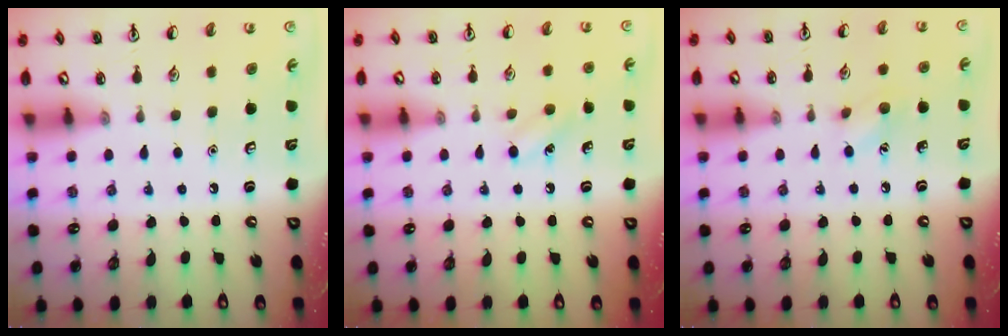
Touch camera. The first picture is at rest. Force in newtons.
{"total": 6.4, "press": 6.1, "slide": 1.8}
{"total": 7.1, "press": 6.9, "slide": 1.8}